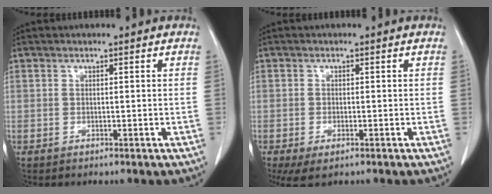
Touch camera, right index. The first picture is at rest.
{"total": 3.9, "force": [-2.2, 1.6, 2.9], "torque": [-0.052, -0.010, -0.030]}